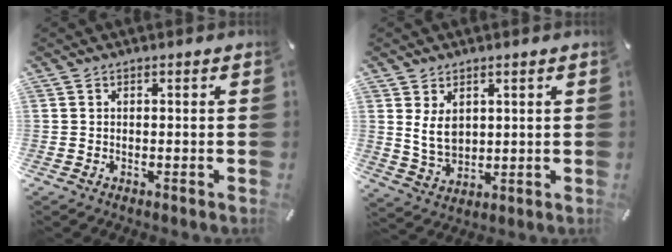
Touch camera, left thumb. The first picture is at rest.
{"total": 6.5, "force": [2.4, 4.8, 3.6], "torque": [-0.076, -0.010, 0.042]}